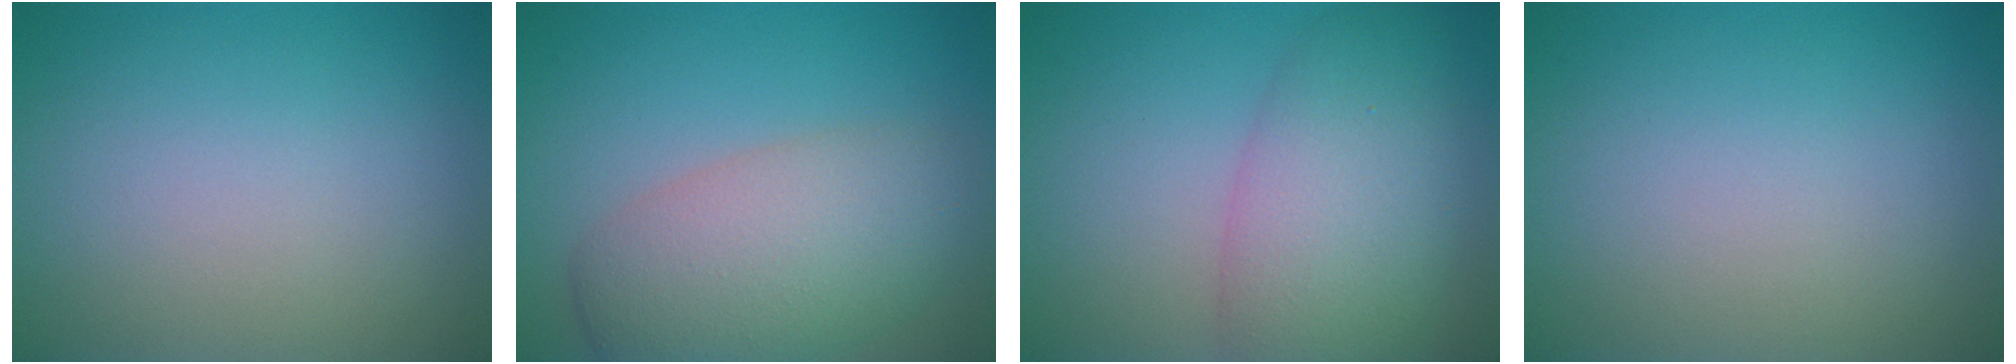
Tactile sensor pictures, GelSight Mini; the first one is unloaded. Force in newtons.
{"total": 7.0, "press": 7.0, "slide": 0.2}
{"total": 7.1, "press": 7.1, "slide": 0.4}
{"total": 0.0}